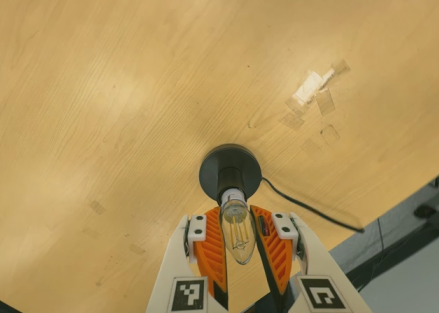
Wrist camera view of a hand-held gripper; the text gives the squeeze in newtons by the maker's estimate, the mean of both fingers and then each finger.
{"total": 12.7, "left": 12.7, "right": 12.7}